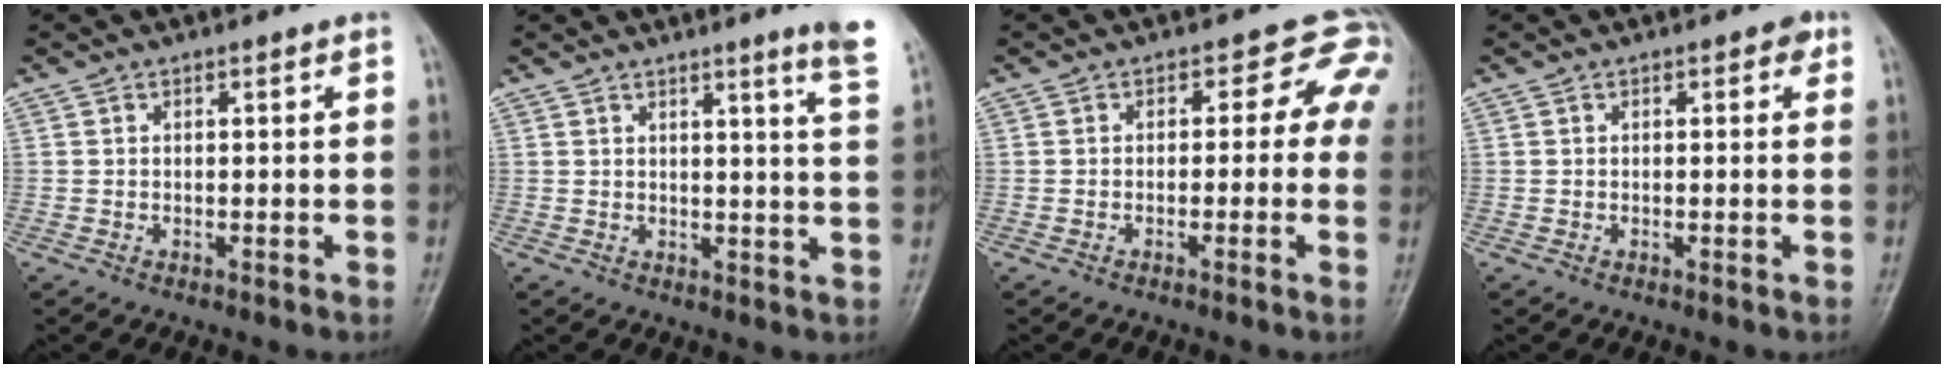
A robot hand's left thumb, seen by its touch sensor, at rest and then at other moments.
{"total": 7.0, "force": [4.7, -0.5, 5.1], "torque": [-0.060, -0.029, 0.050]}
{"total": 4.5, "force": [0.5, 3.7, 2.5], "torque": [0.016, 0.011, -0.011]}
{"total": 1.4, "force": [0.5, 0.9, 0.9], "torque": [0.001, 0.002, 0.001]}